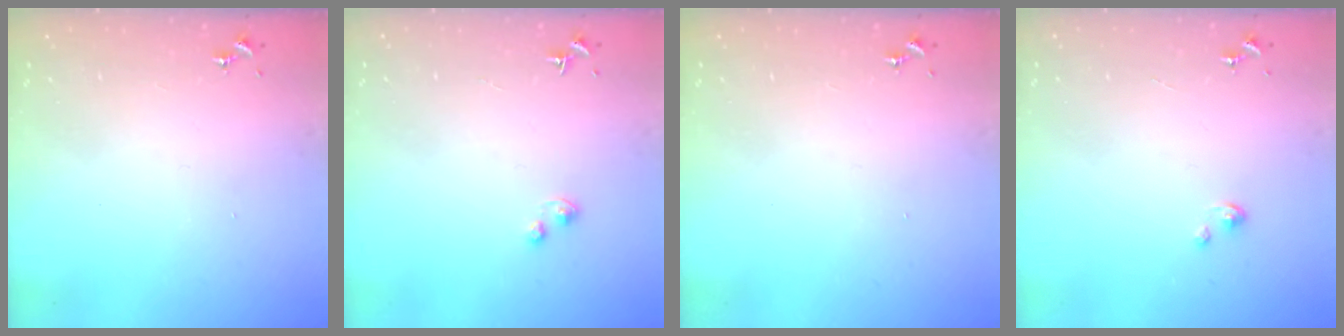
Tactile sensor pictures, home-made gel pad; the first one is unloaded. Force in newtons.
{"total": 1.5, "press": 1.5, "slide": 0.4}
{"total": 0.0}
{"total": 1.8, "press": 1.8, "slide": 0.2}